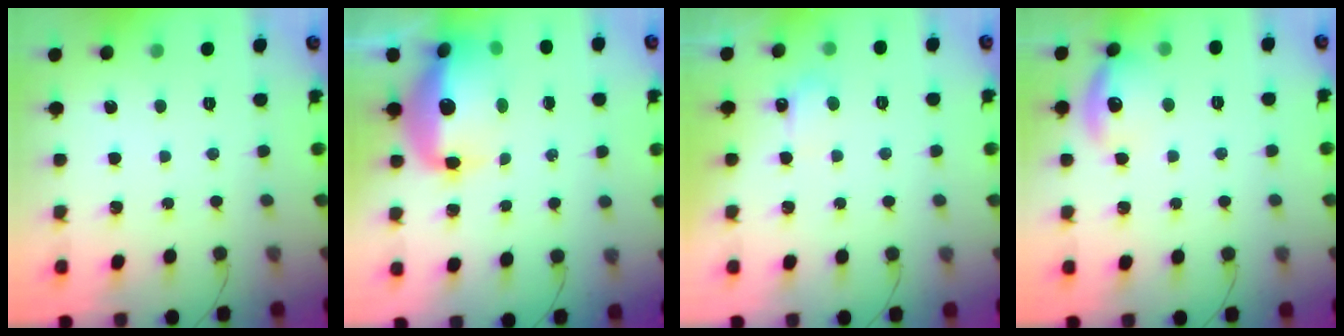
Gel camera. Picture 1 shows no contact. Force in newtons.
{"total": 16.8, "press": 14.2, "slide": 8.9}
{"total": 3.7, "press": 3.6, "slide": 1.1}
{"total": 11.8, "press": 11.8, "slide": 0.8}